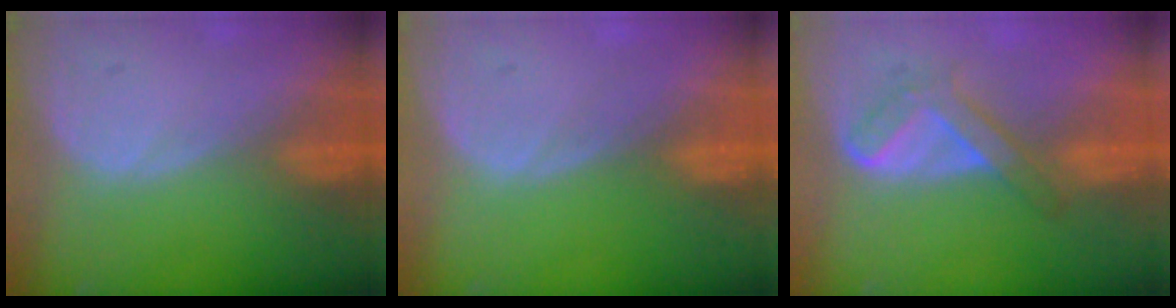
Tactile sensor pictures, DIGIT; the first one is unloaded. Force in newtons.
{"total": 0.0}
{"total": 4.8, "press": 4.8, "slide": 0.7}